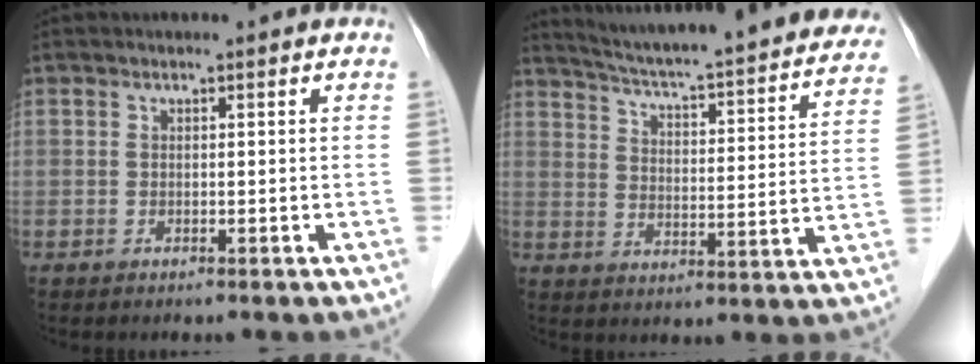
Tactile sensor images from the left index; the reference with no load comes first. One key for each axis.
{"total": 29.1, "fx": 26.3, "fy": 3.1, "fz": 11.9, "tx": -0.185, "ty": -0.054, "tz": 0.330}